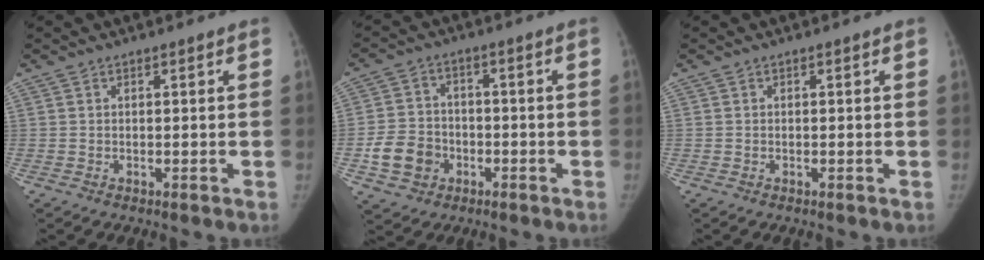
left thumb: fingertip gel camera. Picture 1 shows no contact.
{"total": 8.7, "force": [-2.9, 7.3, 3.6], "torque": [-0.049, 0.020, -0.051]}
{"total": 0.0}